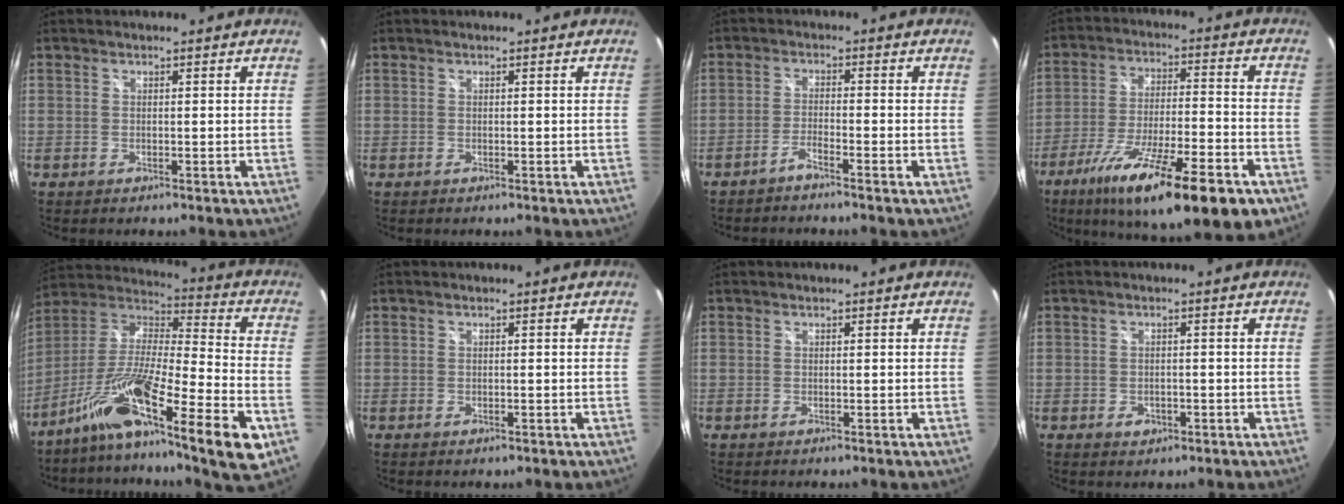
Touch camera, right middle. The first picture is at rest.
{"total": 0.0}
{"total": 2.1, "force": [-1.8, -0.3, 1.0], "torque": [-0.038, 0.002, -0.039]}
{"total": 21.1, "force": [-12.4, 4.1, 16.5], "torque": [-0.282, -0.050, -0.200]}
{"total": 22.5, "force": [-12.3, 1.8, 18.8], "torque": [-0.312, -0.046, -0.225]}
{"total": 0.0}
{"total": 0.0}
{"total": 2.3, "force": [-1.0, 1.8, 1.1], "torque": [-0.019, -0.002, -0.013]}